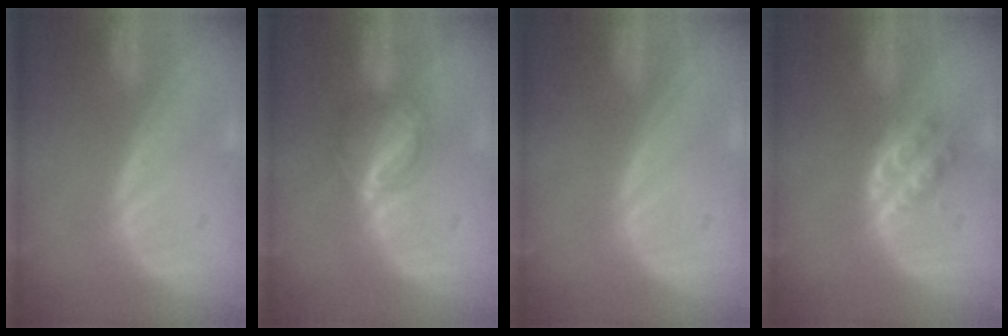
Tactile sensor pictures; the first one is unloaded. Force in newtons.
{"total": 6.4, "press": 5.5, "slide": 3.2}
{"total": 0.0}
{"total": 4.2, "press": 4.2, "slide": 0.1}